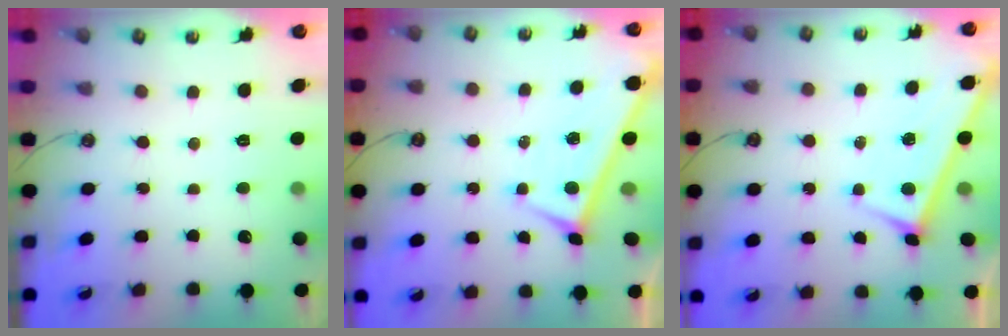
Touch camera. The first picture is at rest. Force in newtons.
{"total": 0.0}
{"total": 3.2, "press": 3.1, "slide": 0.3}